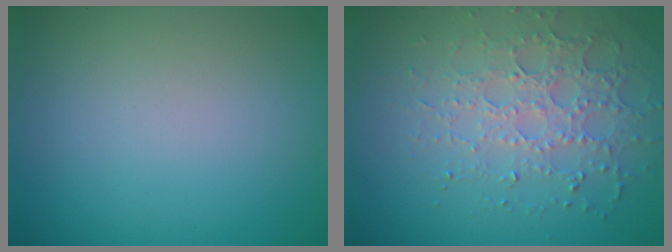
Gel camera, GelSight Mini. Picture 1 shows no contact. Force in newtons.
{"total": 4.0, "press": 3.8, "slide": 1.4}